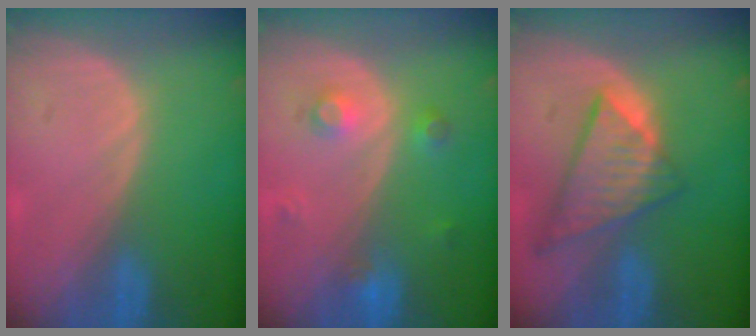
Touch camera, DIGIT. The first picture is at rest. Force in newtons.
{"total": 3.6, "press": 3.2, "slide": 1.6}
{"total": 8.7, "press": 7.5, "slide": 4.3}